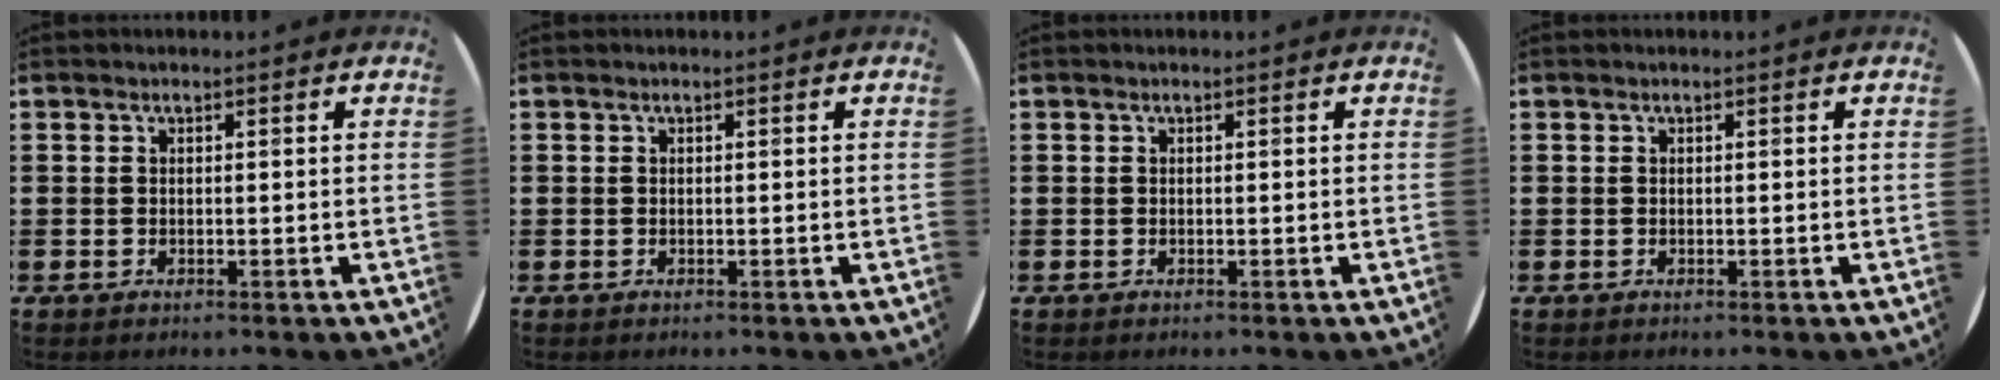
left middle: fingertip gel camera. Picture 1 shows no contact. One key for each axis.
{"total": 0.0}
{"total": 0.0}
{"total": 0.0}